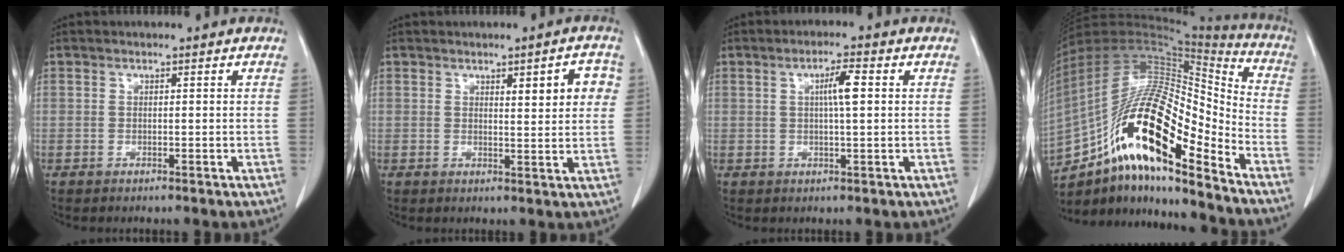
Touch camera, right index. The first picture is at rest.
{"total": 5.2, "force": [1.8, 1.1, 4.7], "torque": [-0.061, 0.004, 0.024]}
{"total": 3.9, "force": [0.8, 0.2, 3.8], "torque": [-0.066, 0.003, 0.011]}
{"total": 24.9, "force": [-13.2, 6.0, 20.2], "torque": [-0.366, 0.006, -0.227]}